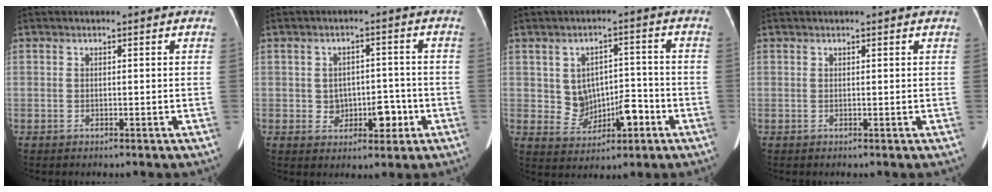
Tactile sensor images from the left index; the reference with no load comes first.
{"total": 5.3, "force": [-1.3, 3.9, 3.3], "torque": [-0.039, 0.019, -0.008]}
{"total": 6.1, "force": [-1.6, 4.4, 3.9], "torque": [-0.051, 0.021, -0.011]}
{"total": 1.4, "force": [1.1, 0.1, 0.8], "torque": [-0.010, 0.012, 0.014]}